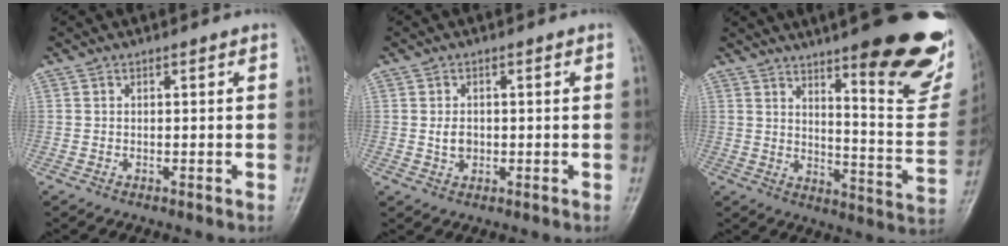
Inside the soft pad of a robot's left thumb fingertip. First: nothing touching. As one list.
[{"total": 2.8, "force": [-0.1, 2.1, 1.7], "torque": [-0.022, 0.001, -0.001]}, {"total": 26.7, "force": [16.5, 6.4, 20.0], "torque": [-0.223, -0.081, 0.223]}]